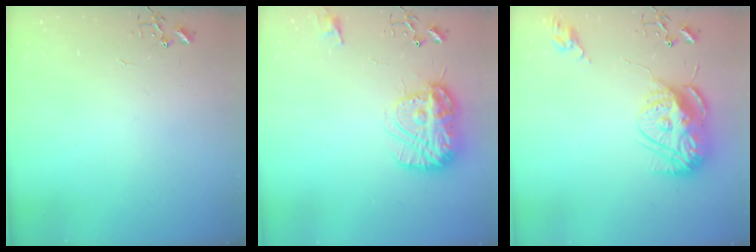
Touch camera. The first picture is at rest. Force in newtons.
{"total": 15.6, "press": 15.5, "slide": 1.6}
{"total": 14.9, "press": 14.8, "slide": 1.2}